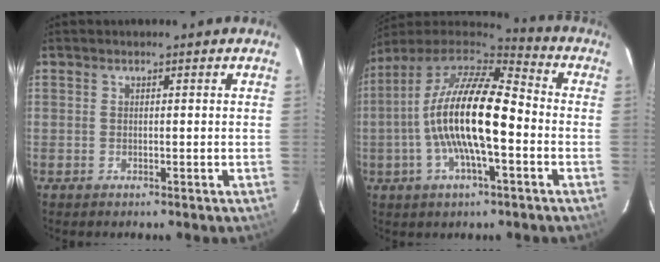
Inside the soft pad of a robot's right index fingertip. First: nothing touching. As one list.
[{"total": 17.8, "force": [-2.6, 4.9, 16.9], "torque": [-0.306, 0.003, -0.059]}]